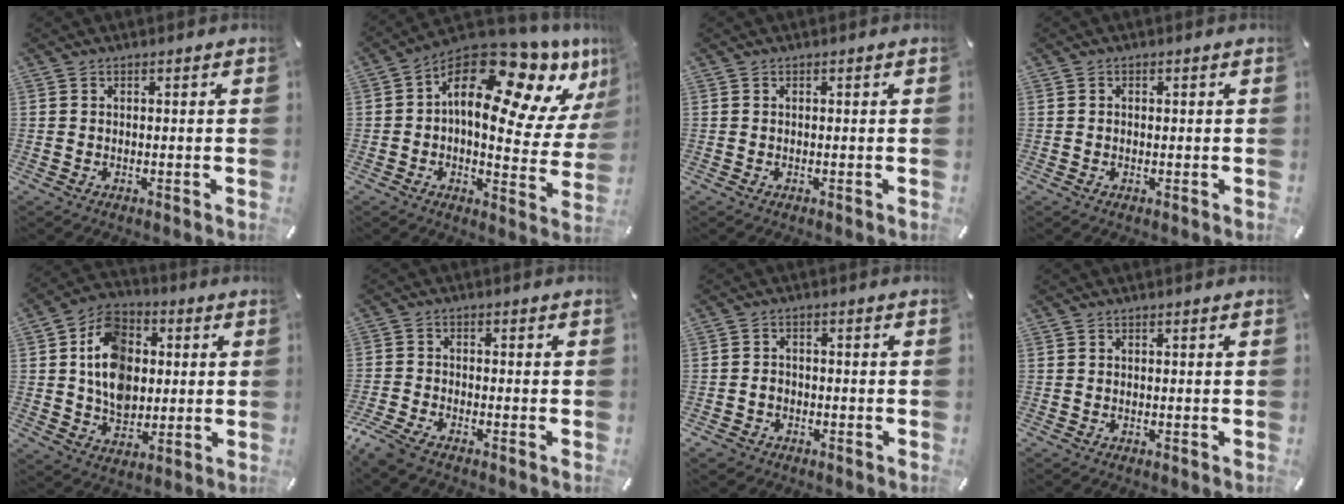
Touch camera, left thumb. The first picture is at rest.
{"total": 20.0, "force": [10.5, 9.3, 14.4], "torque": [-0.194, -0.089, 0.170]}
{"total": 0.0}
{"total": 0.7, "force": [0.0, 0.6, 0.3], "torque": [-0.005, 0.004, -0.003]}
{"total": 13.3, "force": [1.0, 11.0, 7.3], "torque": [-0.131, 0.022, 0.022]}
{"total": 4.3, "force": [-3.5, 1.1, 2.2], "torque": [-0.069, 0.000, -0.073]}
{"total": 3.1, "force": [-1.4, 2.6, 1.0], "torque": [-0.018, 0.008, -0.027]}
{"total": 0.0}